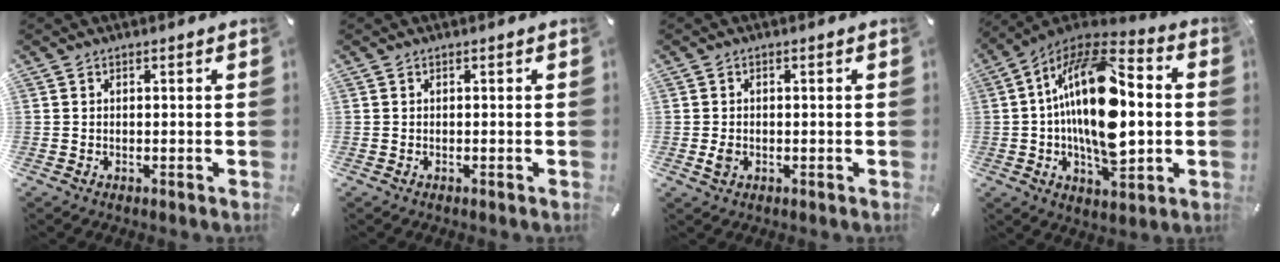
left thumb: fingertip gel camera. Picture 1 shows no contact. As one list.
[{"total": 0.0}, {"total": 2.0, "force": [-0.3, 1.4, 1.4], "torque": [-0.033, -0.001, -0.007]}, {"total": 22.5, "force": [0.4, 12.0, 19.0], "torque": [-0.364, -0.002, 0.004]}]